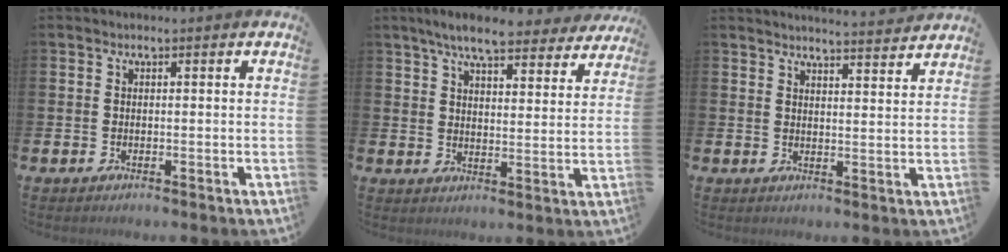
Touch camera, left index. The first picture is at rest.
{"total": 7.6, "force": [6.9, 1.3, 3.0], "torque": [-0.067, -0.031, 0.119]}
{"total": 4.1, "force": [4.1, -0.6, 0.2], "torque": [-0.003, -0.033, 0.070]}